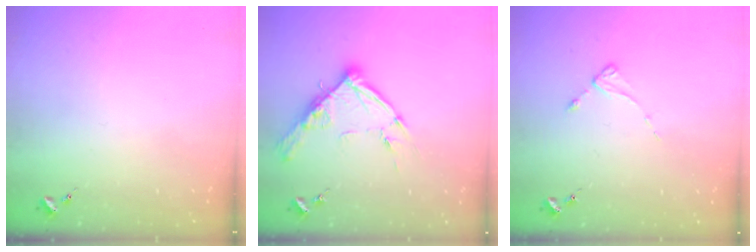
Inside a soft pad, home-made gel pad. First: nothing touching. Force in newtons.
{"total": 13.3, "press": 13.2, "slide": 1.2}
{"total": 2.1, "press": 2.0, "slide": 0.4}